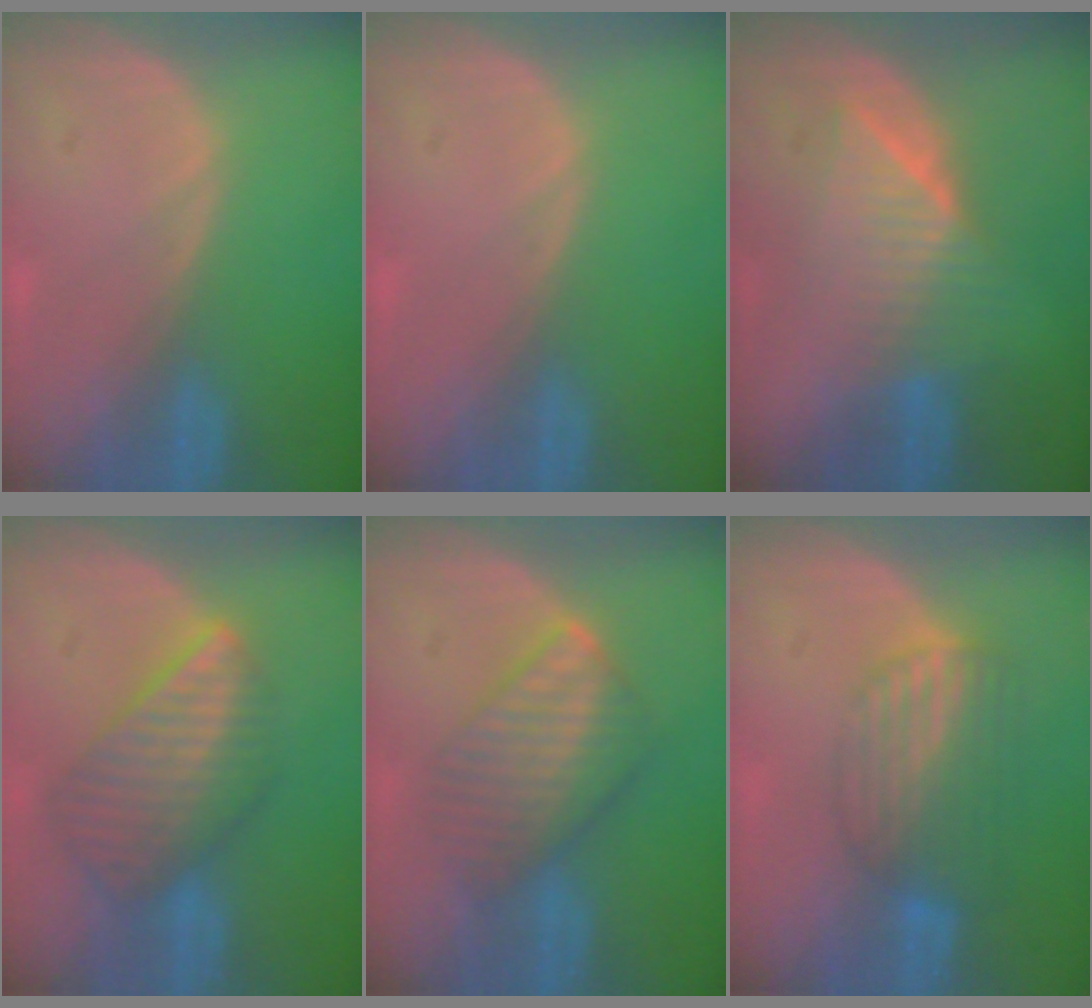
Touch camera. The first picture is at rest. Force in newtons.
{"total": 0.0}
{"total": 6.3, "press": 6.2, "slide": 1.0}
{"total": 8.4, "press": 7.5, "slide": 3.9}
{"total": 6.8, "press": 6.8, "slide": 0.2}
{"total": 6.8, "press": 6.0, "slide": 3.2}